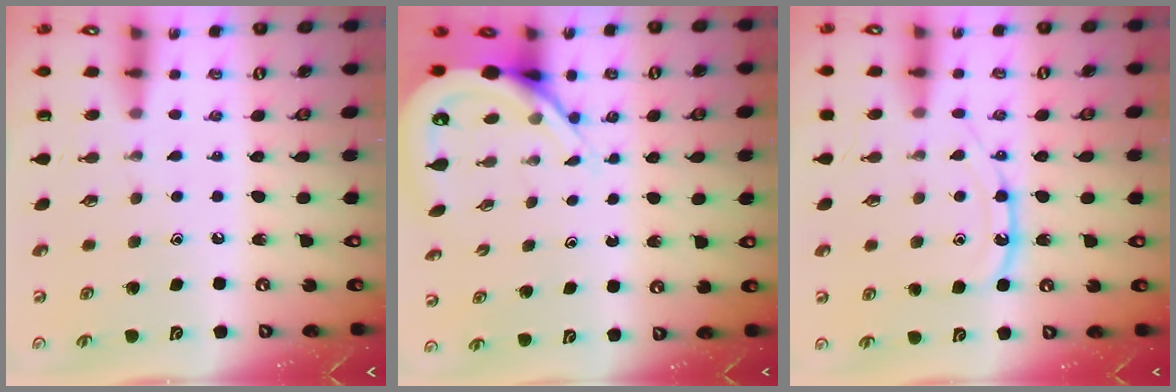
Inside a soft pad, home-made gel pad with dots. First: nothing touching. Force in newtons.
{"total": 8.0, "press": 8.0, "slide": 1.0}
{"total": 11.6, "press": 11.6, "slide": 1.0}